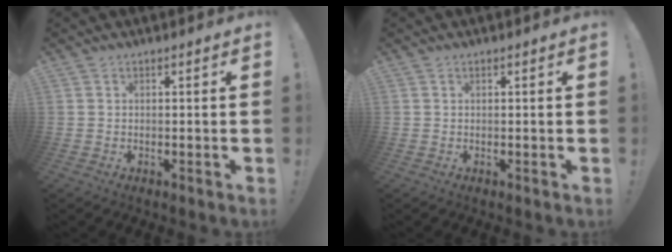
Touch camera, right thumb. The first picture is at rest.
{"total": 0.0}